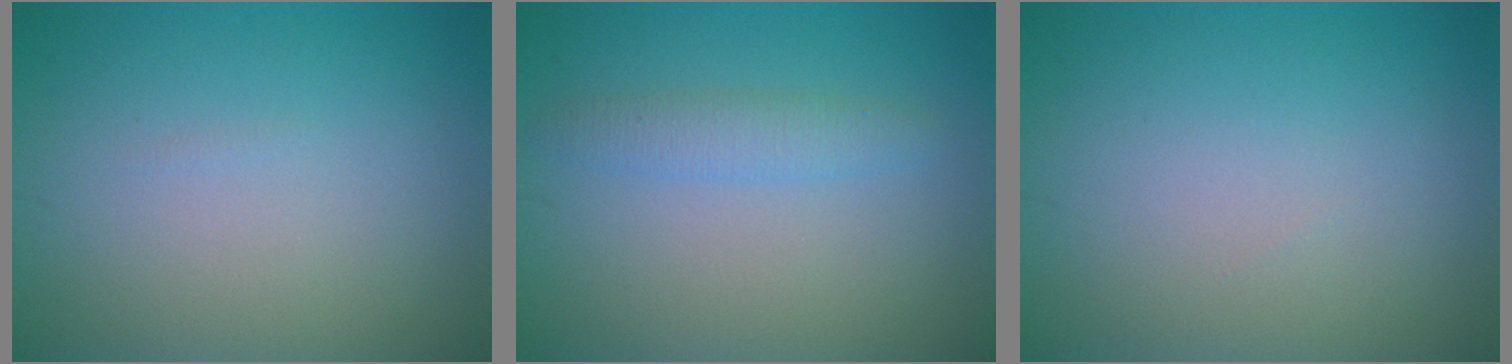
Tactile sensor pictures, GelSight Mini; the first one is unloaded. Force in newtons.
{"total": 1.9, "press": 1.9, "slide": 0.1}
{"total": 0.0}